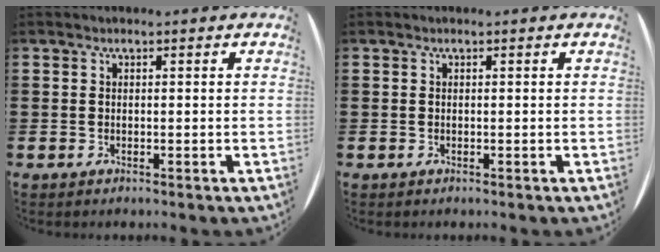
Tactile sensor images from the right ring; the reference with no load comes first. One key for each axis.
{"total": 0.0}